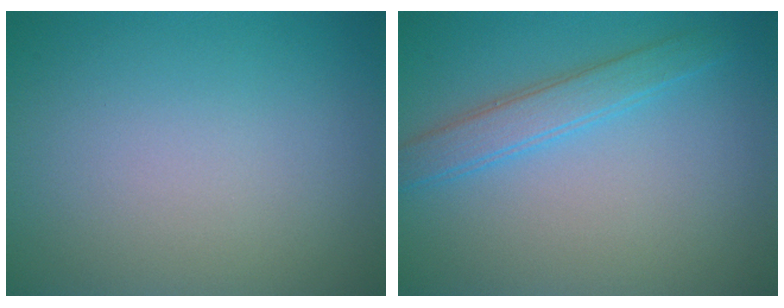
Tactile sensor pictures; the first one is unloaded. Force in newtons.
{"total": 2.8, "press": 2.8, "slide": 0.1}